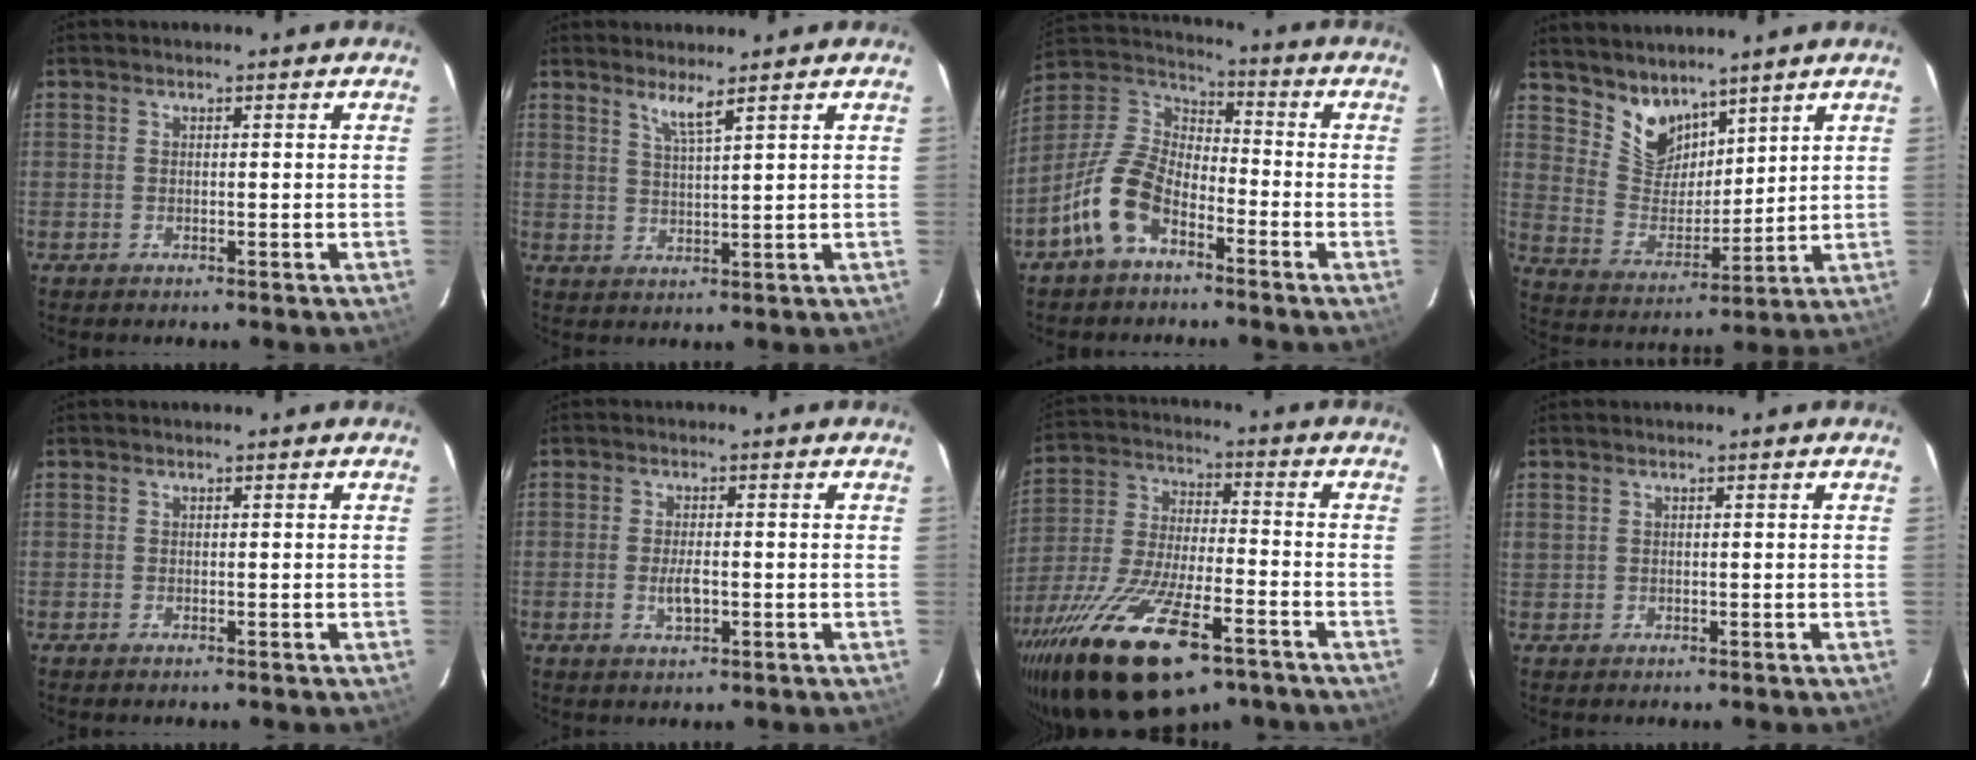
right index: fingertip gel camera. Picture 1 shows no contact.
{"total": 3.4, "force": [2.6, -0.4, 2.3], "torque": [-0.046, -0.006, 0.048]}
{"total": 12.7, "force": [-7.0, 6.7, 8.2], "torque": [-0.175, 0.016, -0.140]}
{"total": 9.1, "force": [7.2, 4.9, 2.7], "torque": [-0.047, 0.002, 0.148]}
{"total": 0.0}
{"total": 3.5, "force": [-0.7, 1.4, 3.1], "torque": [-0.058, -0.002, -0.010]}
{"total": 25.4, "force": [-16.0, 8.9, 17.6], "torque": [-0.354, -0.055, -0.270]}
{"total": 0.7, "force": [0.4, 0.6, 0.2], "torque": [-0.002, 0.004, 0.009]}